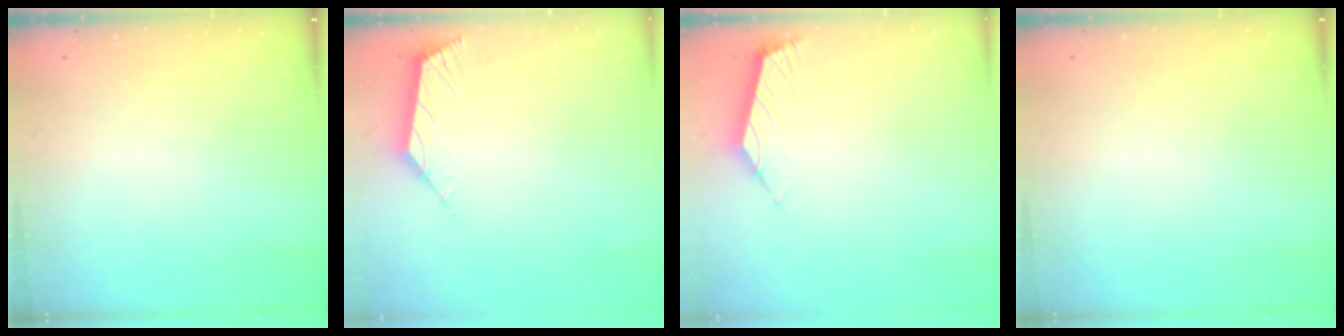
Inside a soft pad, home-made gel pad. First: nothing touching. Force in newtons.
{"total": 2.9, "press": 2.8, "slide": 0.7}
{"total": 2.6, "press": 2.5, "slide": 0.6}
{"total": 0.0}